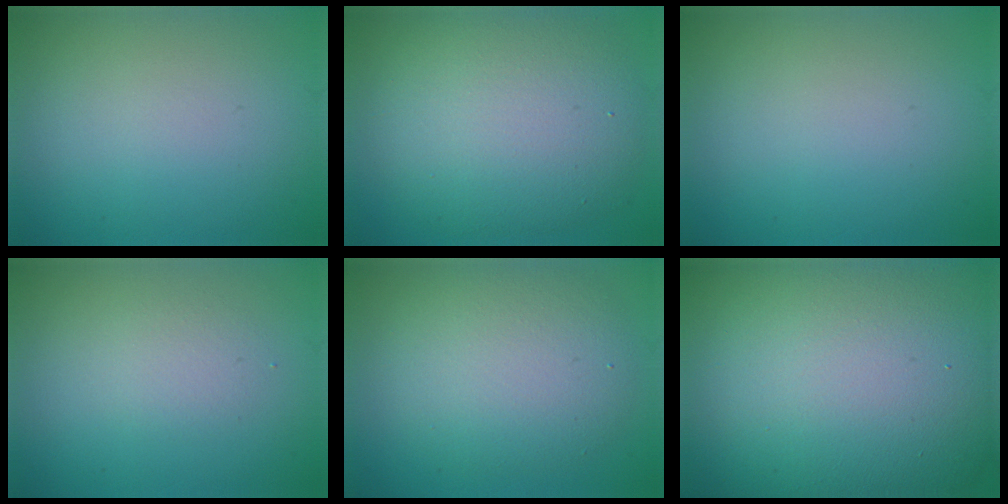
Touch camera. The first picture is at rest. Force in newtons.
{"total": 9.6, "press": 9.6, "slide": 0.4}
{"total": 0.0}
{"total": 1.5, "press": 1.5, "slide": 0.2}
{"total": 5.7, "press": 5.7, "slide": 0.3}
{"total": 25.8, "press": 25.8, "slide": 1.0}